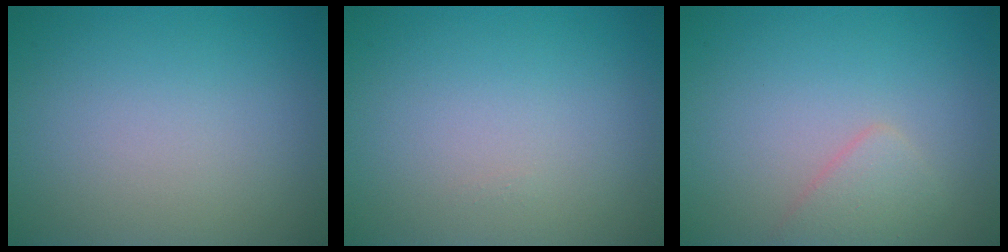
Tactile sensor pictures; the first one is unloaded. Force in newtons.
{"total": 0.0}
{"total": 1.8, "press": 1.8, "slide": 0.1}